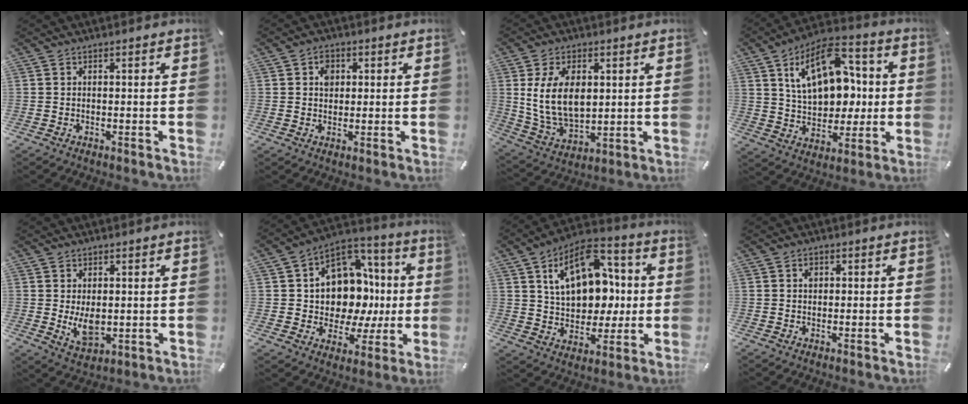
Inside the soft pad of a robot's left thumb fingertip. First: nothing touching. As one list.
[{"total": 3.4, "force": [0.7, 2.8, 1.7], "torque": [-0.014, -0.002, 0.004]}, {"total": 12.8, "force": [2.8, 8.5, 9.2], "torque": [-0.203, -0.001, 0.049]}, {"total": 18.1, "force": [5.1, 12.2, 12.5], "torque": [-0.212, -0.013, 0.091]}, {"total": 6.5, "force": [0.3, 4.2, 4.9], "torque": [-0.090, -0.007, 0.006]}, {"total": 14.1, "force": [1.4, 12.0, 7.2], "torque": [-0.093, -0.038, 0.035]}, {"total": 18.1, "force": [5.0, 12.8, 11.8], "torque": [-0.198, -0.013, 0.095]}, {"total": 1.4, "force": [0.3, 1.2, 0.6], "torque": [-0.006, 0.002, 0.003]}]